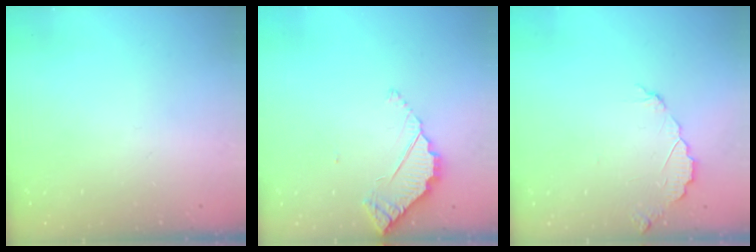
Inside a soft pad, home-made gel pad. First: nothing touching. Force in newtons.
{"total": 3.8, "press": 3.8, "slide": 0.3}
{"total": 5.0, "press": 5.0, "slide": 0.5}